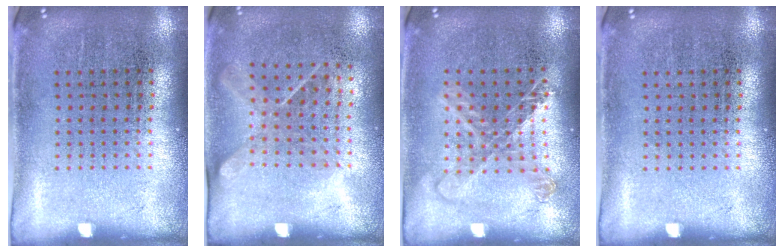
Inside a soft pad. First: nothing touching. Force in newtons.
{"total": 1.2, "press": 0.9, "slide": 0.8}
{"total": 1.3, "press": 1.2, "slide": 0.6}
{"total": 0.0}